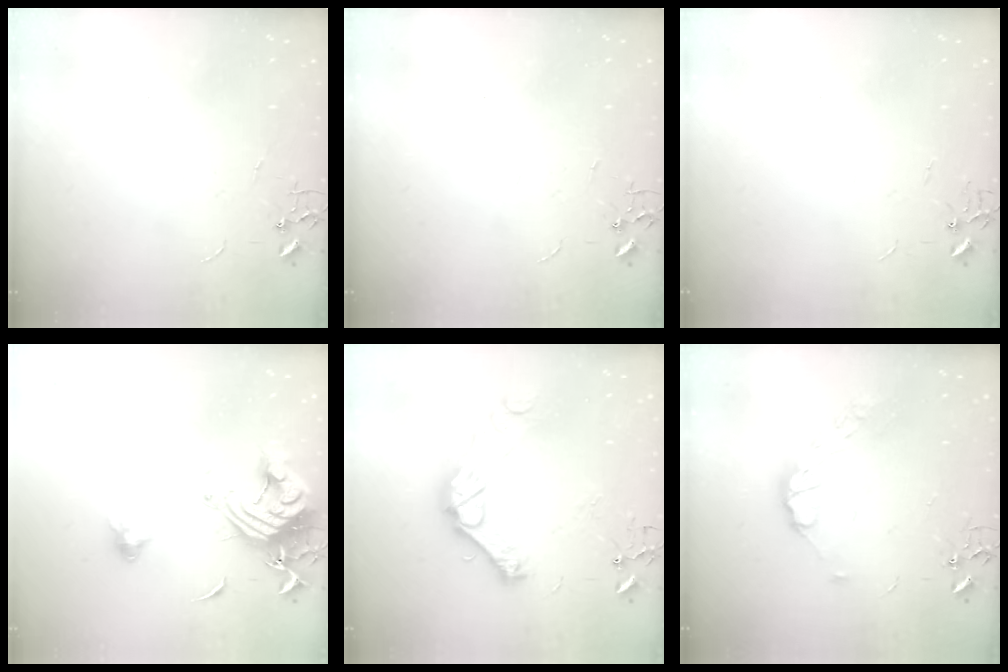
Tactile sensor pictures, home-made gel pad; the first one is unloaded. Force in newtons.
{"total": 0.0}
{"total": 0.0}
{"total": 15.3, "press": 15.2, "slide": 1.8}
{"total": 14.1, "press": 14.1, "slide": 1.1}
{"total": 8.6, "press": 8.6, "slide": 0.5}